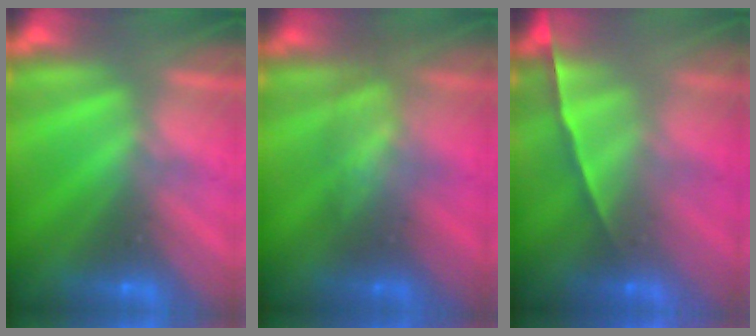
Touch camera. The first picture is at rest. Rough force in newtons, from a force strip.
{"total": 3.2}
{"total": 1.5}